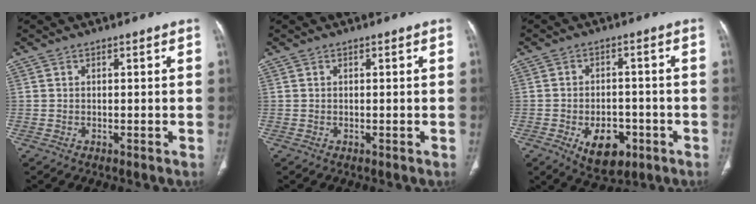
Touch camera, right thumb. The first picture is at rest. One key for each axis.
{"total": 0.0}
{"total": 9.4, "fx": -3.9, "fy": 5.6, "fz": 6.4, "tx": -0.076, "ty": 0.015, "tz": -0.050}